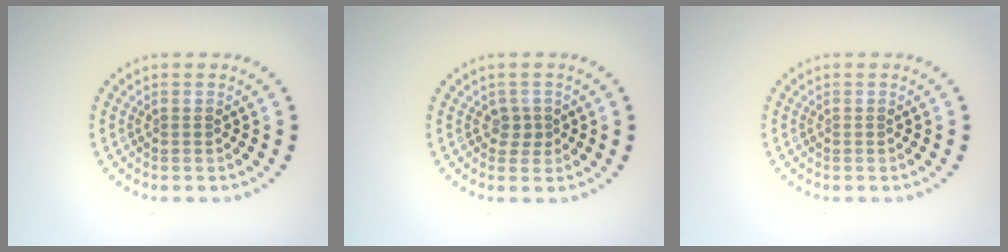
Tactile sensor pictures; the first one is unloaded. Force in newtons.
{"total": 1.3, "press": 1.1, "slide": 0.7}
{"total": 0.0}